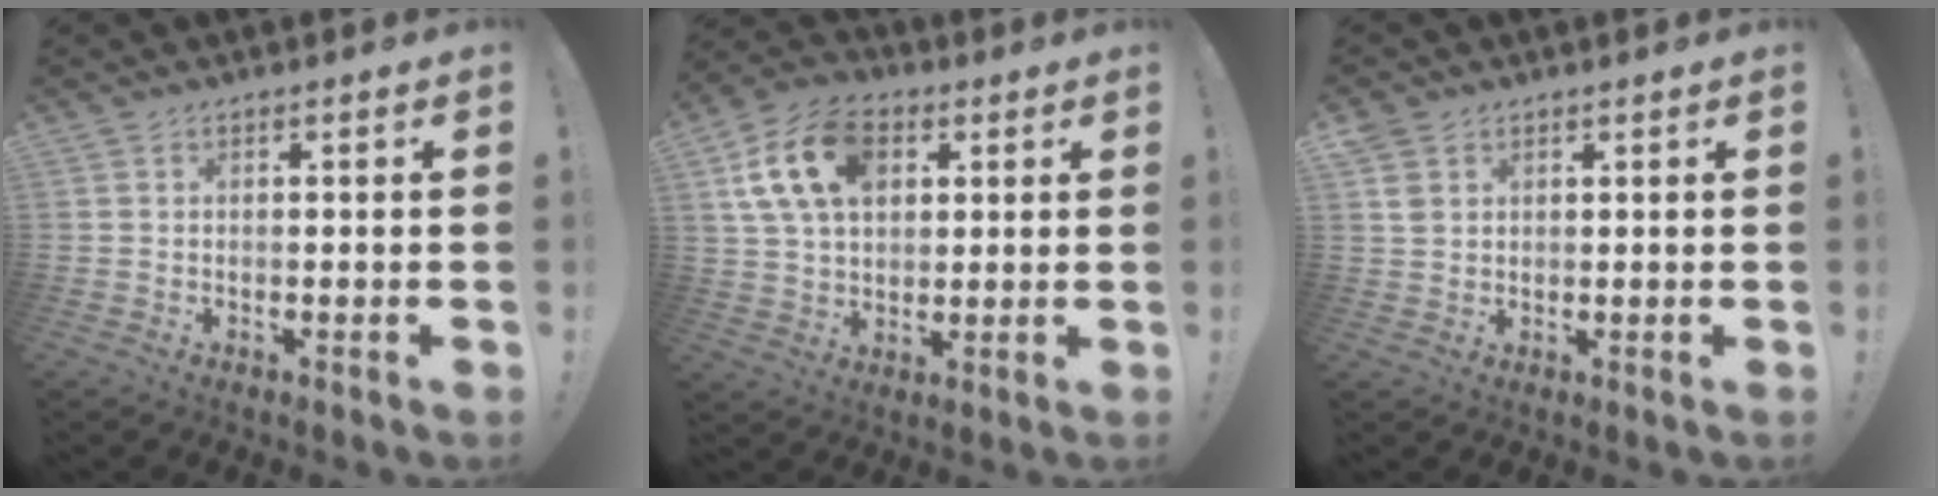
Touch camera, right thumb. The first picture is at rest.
{"total": 16.8, "force": [6.2, 11.5, 10.6], "torque": [-0.176, -0.007, 0.120]}
{"total": 4.4, "force": [2.1, 3.5, 1.6], "torque": [-0.020, -0.003, 0.041]}